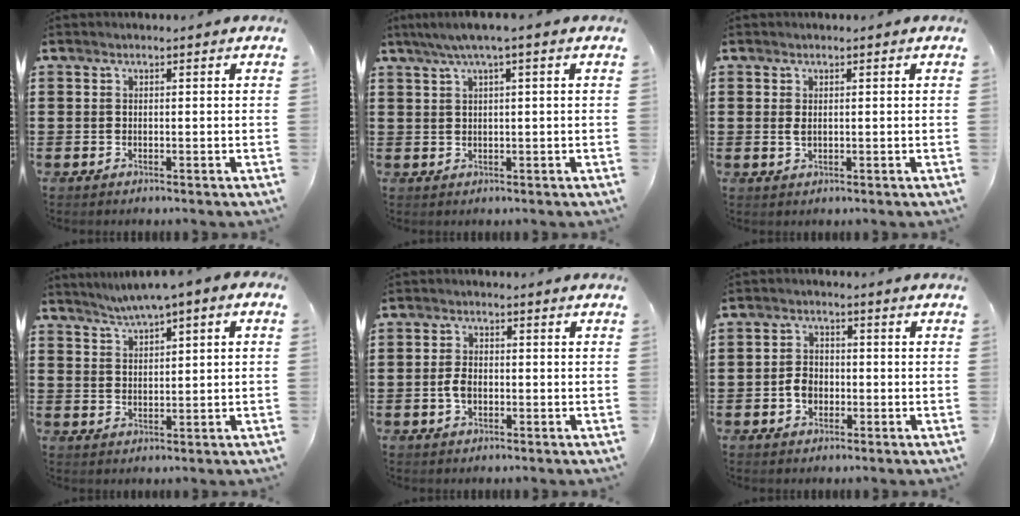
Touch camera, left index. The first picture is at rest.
{"total": 2.5, "force": [0.9, -0.1, 2.4], "torque": [-0.044, -0.002, 0.014]}
{"total": 1.2, "force": [0.2, 0.7, 0.9], "torque": [-0.021, 0.005, 0.003]}
{"total": 1.7, "force": [1.3, 0.0, 1.1], "torque": [-0.026, -0.004, 0.019]}
{"total": 2.8, "force": [-0.6, 1.7, 2.2], "torque": [-0.057, -0.003, -0.015]}
{"total": 3.2, "force": [-1.0, 2.5, 1.7], "torque": [-0.043, 0.000, -0.022]}